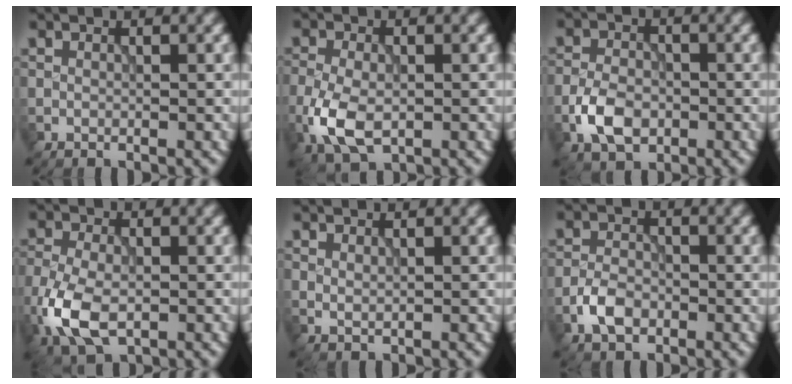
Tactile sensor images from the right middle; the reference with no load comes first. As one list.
[{"total": 5.3, "force": [-1.7, 3.0, 3.9], "torque": [-0.090, -0.009, -0.034]}, {"total": 4.3, "force": [-1.7, 2.8, 2.7], "torque": [-0.056, 0.000, -0.037]}, {"total": 6.3, "force": [-2.3, 3.5, 4.7], "torque": [-0.111, -0.012, -0.049]}, {"total": 0.7, "force": [0.4, 0.3, 0.5], "torque": [-0.012, -0.001, 0.011]}, {"total": 3.0, "force": [-1.4, 1.9, 1.8], "torque": [-0.034, 0.002, -0.033]}]